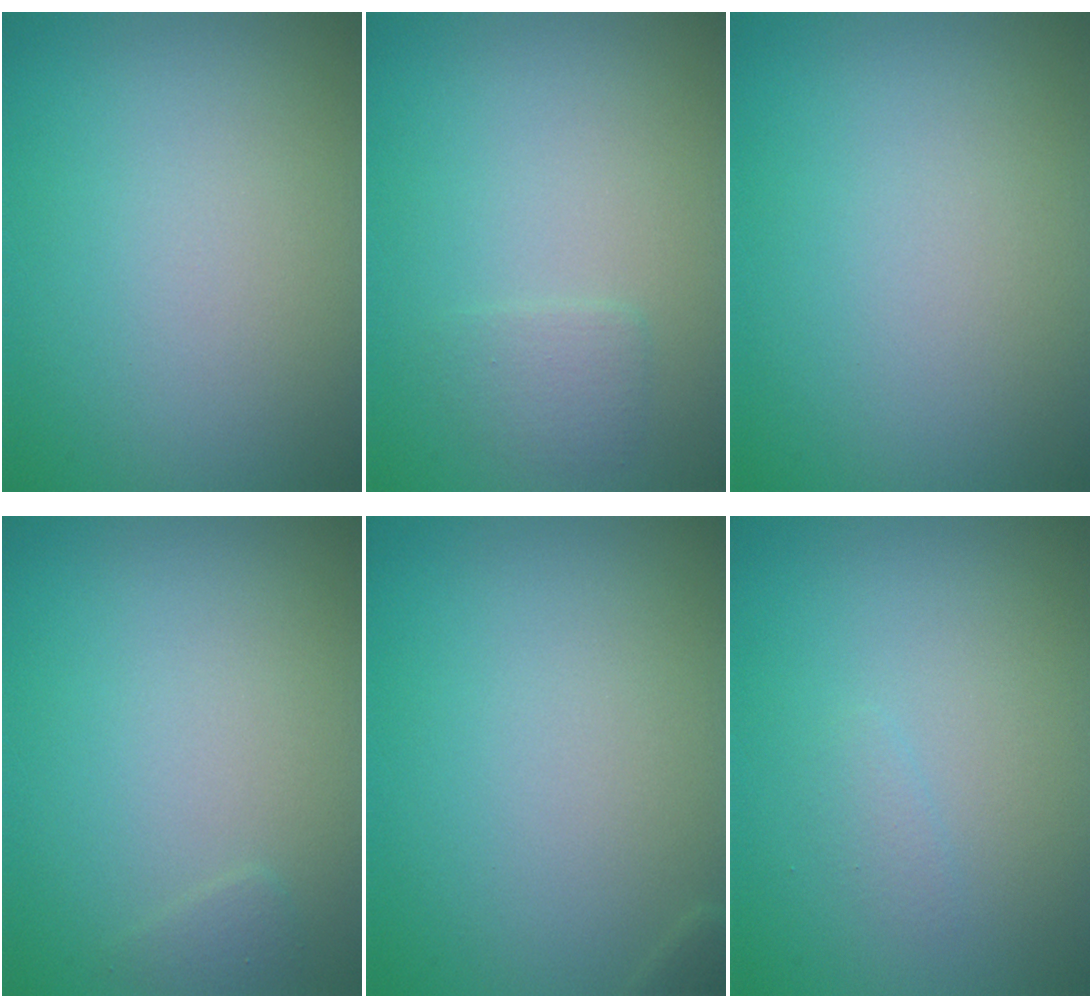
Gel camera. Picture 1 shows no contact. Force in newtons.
{"total": 1.2, "press": 1.1, "slide": 0.3}
{"total": 0.0}
{"total": 0.7, "press": 0.7, "slide": 0.1}
{"total": 0.6, "press": 0.6, "slide": 0.0}
{"total": 0.8, "press": 0.8, "slide": 0.0}